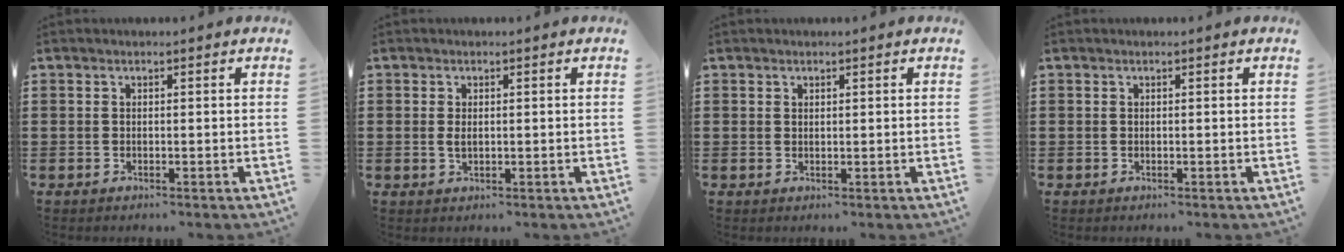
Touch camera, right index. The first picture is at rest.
{"total": 1.4, "force": [0.1, 0.6, 1.3], "torque": [-0.028, 0.001, 0.003]}
{"total": 0.6, "force": [0.4, 0.4, 0.2], "torque": [-0.005, 0.002, 0.008]}
{"total": 0.0}